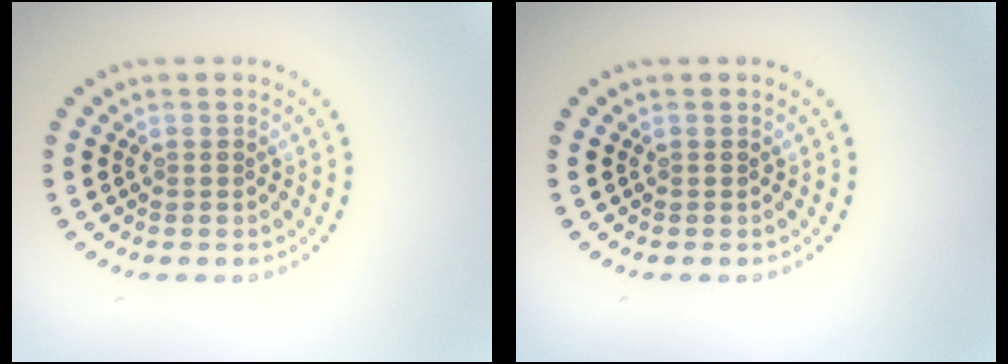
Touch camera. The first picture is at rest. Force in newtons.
{"total": 0.0}